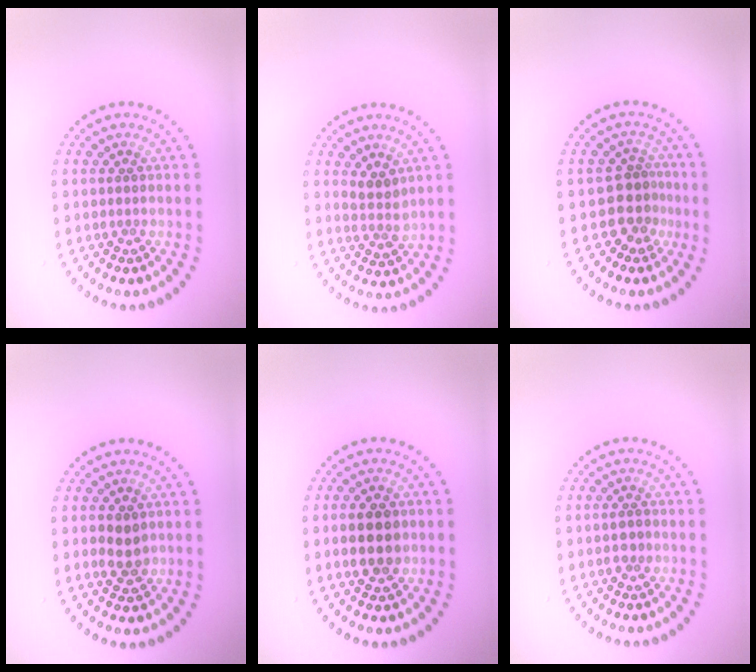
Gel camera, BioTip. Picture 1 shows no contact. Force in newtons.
{"total": 1.8, "press": 1.5, "slide": 1.0}
{"total": 2.8, "press": 2.2, "slide": 1.7}
{"total": 2.1, "press": 2.1, "slide": 0.2}
{"total": 3.8, "press": 3.8, "slide": 0.1}
{"total": 1.2, "press": 1.2, "slide": 0.2}